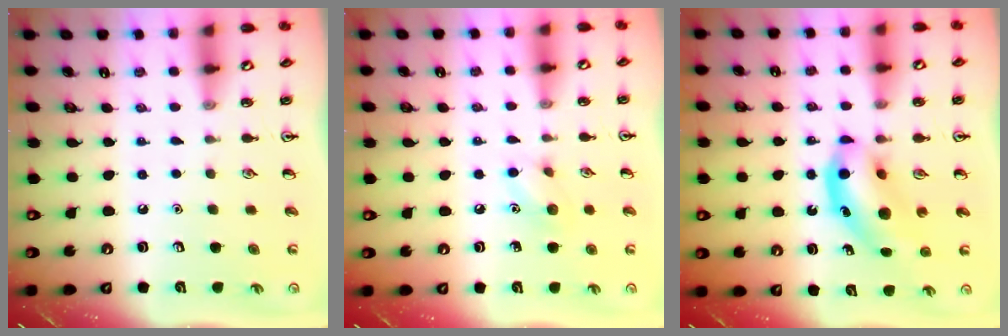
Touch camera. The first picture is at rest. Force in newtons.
{"total": 6.3, "press": 6.0, "slide": 1.7}
{"total": 10.7, "press": 10.2, "slide": 3.1}